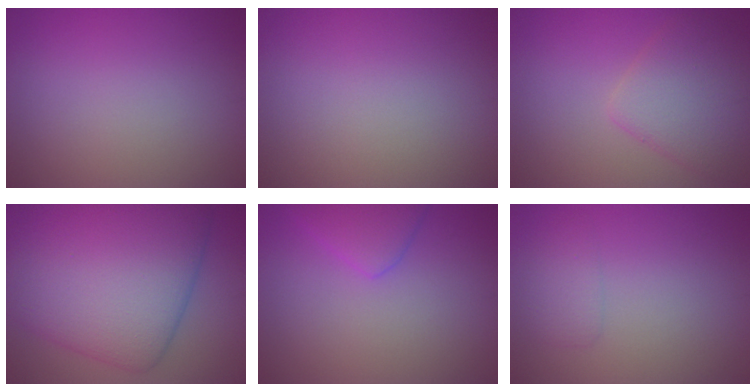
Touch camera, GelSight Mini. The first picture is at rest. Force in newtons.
{"total": 0.0}
{"total": 4.9, "press": 4.8, "slide": 0.3}
{"total": 12.3, "press": 12.3, "slide": 0.3}
{"total": 2.8, "press": 2.8, "slide": 0.2}
{"total": 1.6, "press": 1.6, "slide": 0.0}